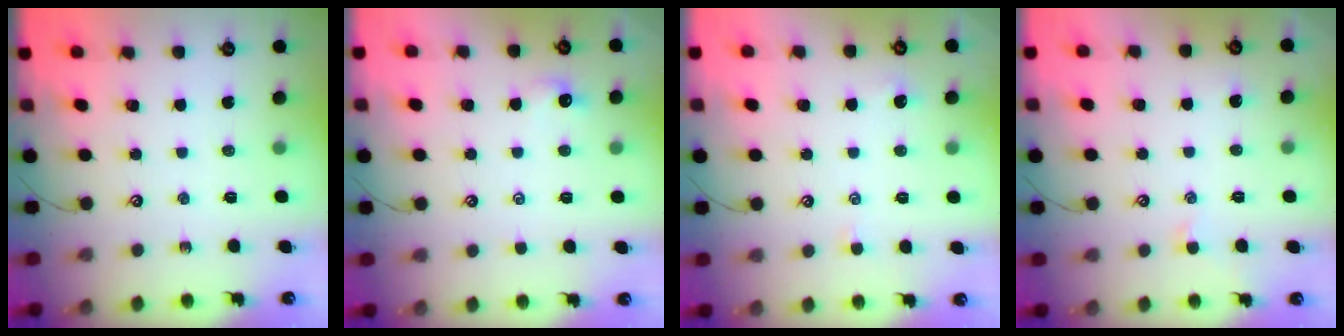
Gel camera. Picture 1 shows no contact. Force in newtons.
{"total": 0.9, "press": 0.8, "slide": 0.4}
{"total": 2.2, "press": 2.1, "slide": 0.3}
{"total": 0.7, "press": 0.5, "slide": 0.5}